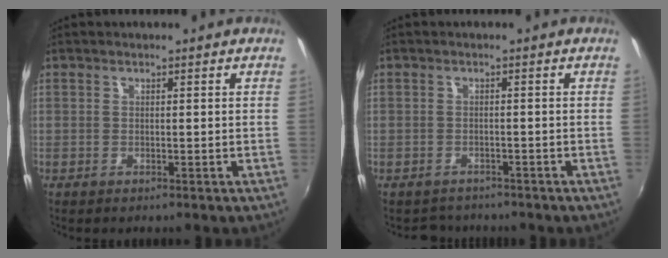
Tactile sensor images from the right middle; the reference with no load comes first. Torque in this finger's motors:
{"motor_torque": [-0.36, -0.12, -0.15, -0.04]}